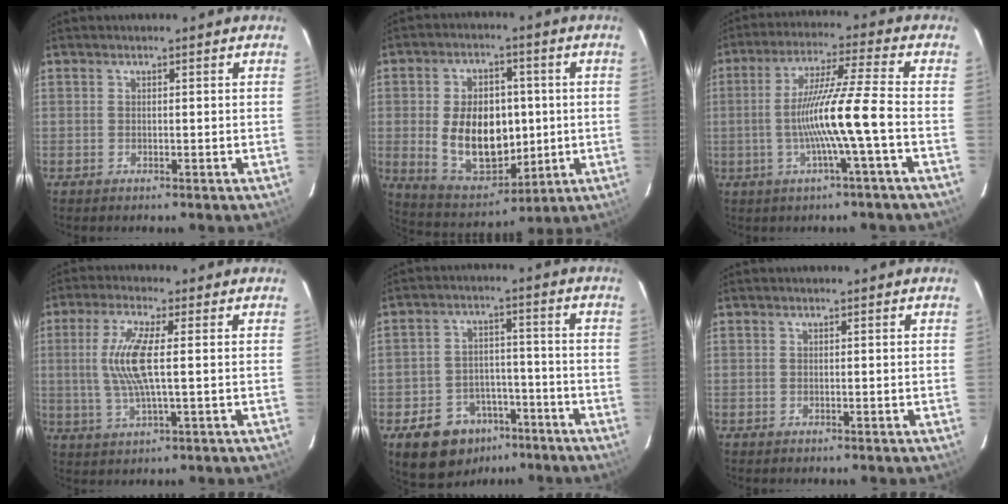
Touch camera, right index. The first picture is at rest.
{"total": 16.1, "force": [-0.6, 10.7, 12.0], "torque": [-0.235, 0.003, 0.016]}
{"total": 11.6, "force": [-3.1, -1.9, 11.0], "torque": [-0.201, -0.003, -0.052]}
{"total": 9.0, "force": [0.6, 1.4, 8.9], "torque": [-0.179, -0.001, 0.016]}
{"total": 12.5, "force": [-7.6, 8.8, 4.4], "torque": [-0.104, 0.026, -0.095]}
{"total": 0.0}